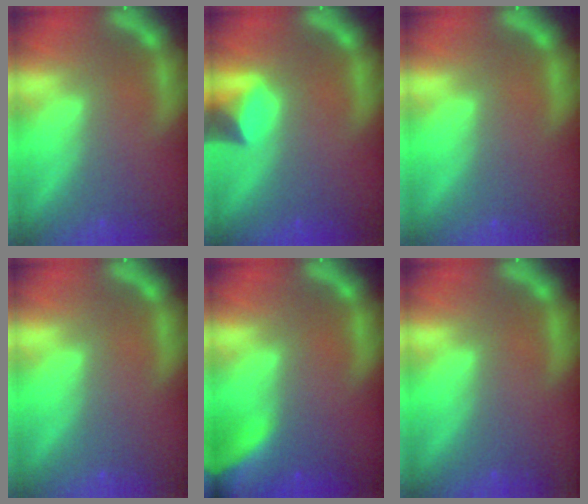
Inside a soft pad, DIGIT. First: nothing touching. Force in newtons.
{"total": 3.0}
{"total": 0.0}
{"total": 0.0}
{"total": 10.0}
{"total": 0.0}